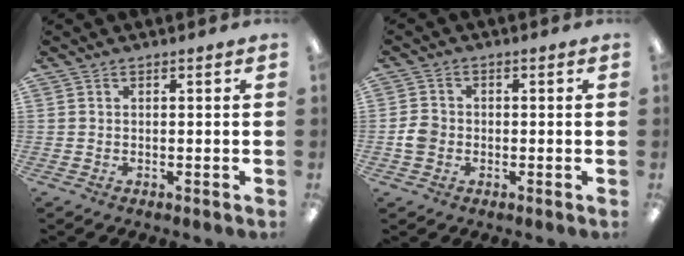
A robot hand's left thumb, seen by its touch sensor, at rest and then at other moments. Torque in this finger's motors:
{"motor_torque": [-0.04, 0.05, 0.02, -0.01, 0.00]}